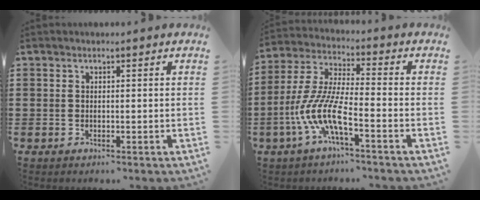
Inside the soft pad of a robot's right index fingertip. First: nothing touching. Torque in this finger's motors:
{"motor_torque": [1.38, -0.76, 1.05, 0.21]}